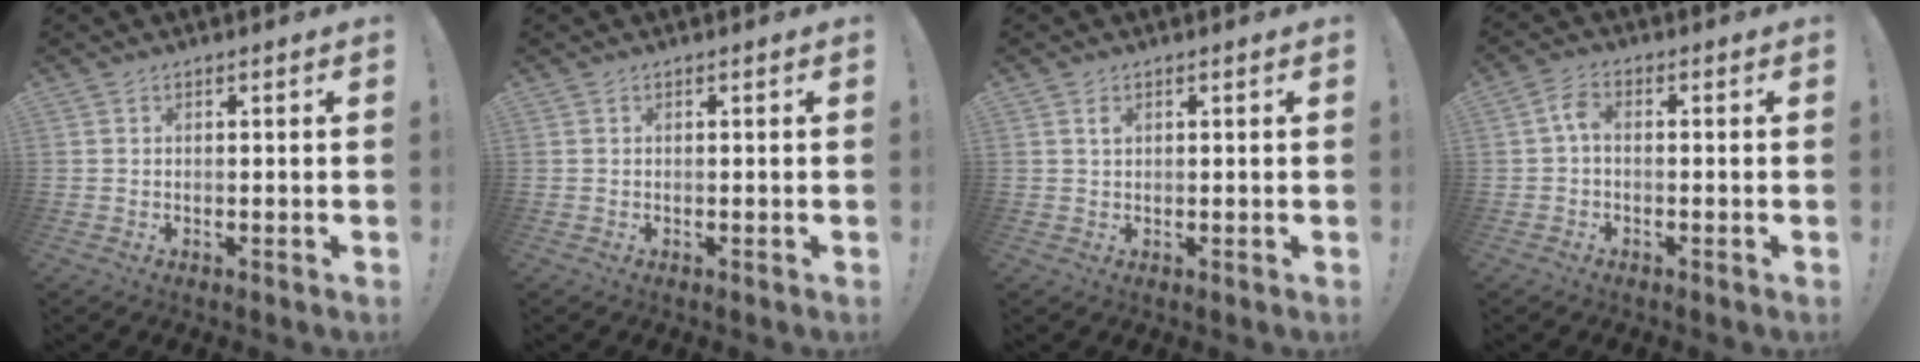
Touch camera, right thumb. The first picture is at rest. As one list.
[{"total": 0.0}, {"total": 1.3, "force": [0.7, 0.8, 0.8], "torque": [-0.010, -0.001, 0.013]}, {"total": 3.8, "force": [-0.2, 2.1, 3.2], "torque": [-0.065, 0.009, -0.004]}]